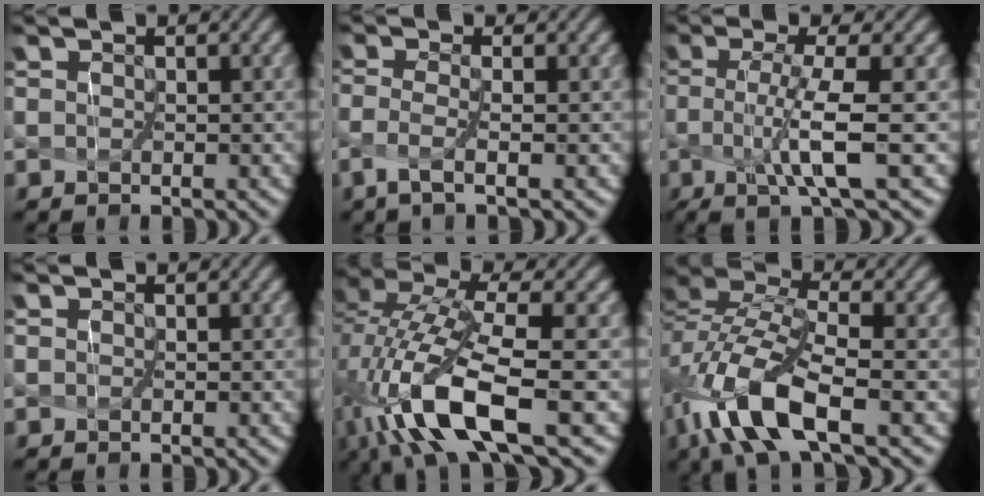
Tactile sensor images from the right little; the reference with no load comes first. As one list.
[{"total": 2.1, "force": [-1.5, -0.3, 1.4], "torque": [-0.050, -0.006, -0.025]}, {"total": 5.4, "force": [-1.6, -0.2, 5.1], "torque": [-0.104, -0.008, -0.018]}, {"total": 0.0}, {"total": 9.6, "force": [-3.8, 2.5, 8.4], "torque": [-0.179, 0.000, -0.064]}, {"total": 8.7, "force": [-4.3, 2.7, 7.1], "torque": [-0.156, 0.000, -0.081]}]